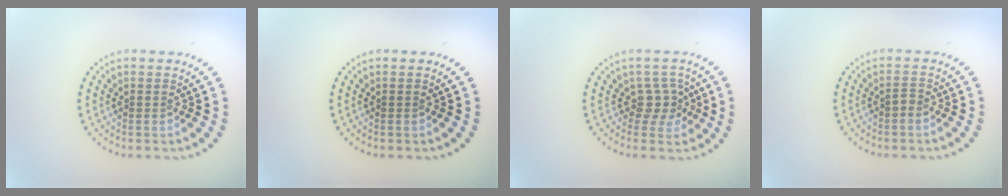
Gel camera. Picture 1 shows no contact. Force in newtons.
{"total": 0.0}
{"total": 2.2, "press": 1.7, "slide": 1.4}
{"total": 0.6, "press": 0.5, "slide": 0.4}